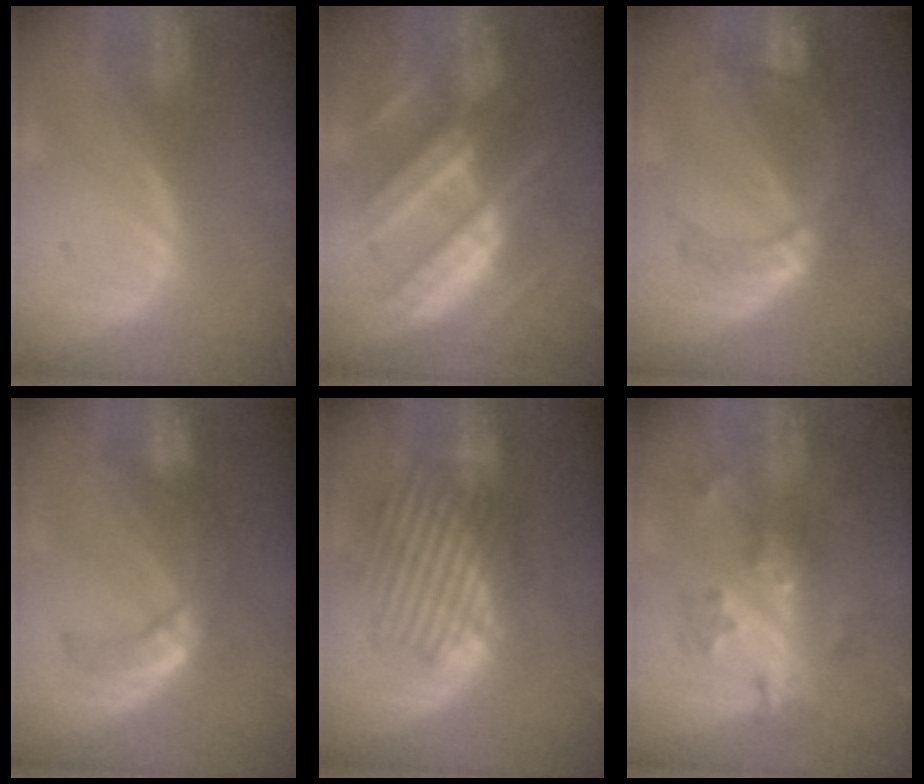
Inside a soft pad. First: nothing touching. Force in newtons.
{"total": 11.2, "press": 11.1, "slide": 1.0}
{"total": 7.1, "press": 6.5, "slide": 2.9}
{"total": 7.7, "press": 6.6, "slide": 4.0}
{"total": 8.4, "press": 8.1, "slide": 2.2}
{"total": 6.5, "press": 6.3, "slide": 1.8}